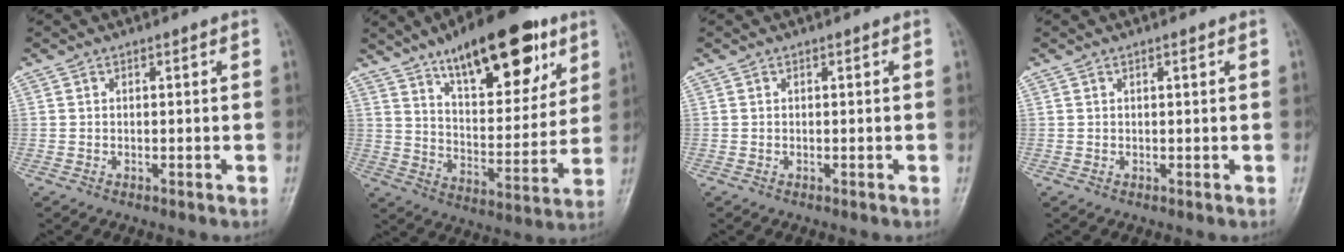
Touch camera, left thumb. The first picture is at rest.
{"total": 22.7, "force": [13.3, 9.2, 16.0], "torque": [-0.199, -0.050, 0.214]}
{"total": 0.0}
{"total": 0.7, "force": [0.4, 0.2, 0.5], "torque": [-0.009, 0.000, 0.005]}